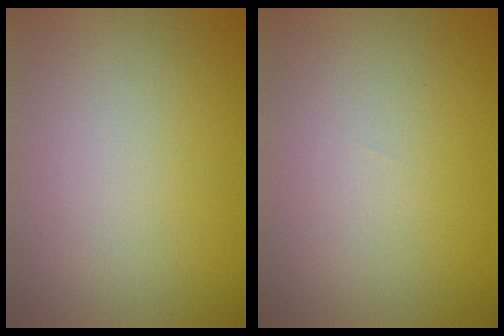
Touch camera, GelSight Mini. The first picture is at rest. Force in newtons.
{"total": 0.0}